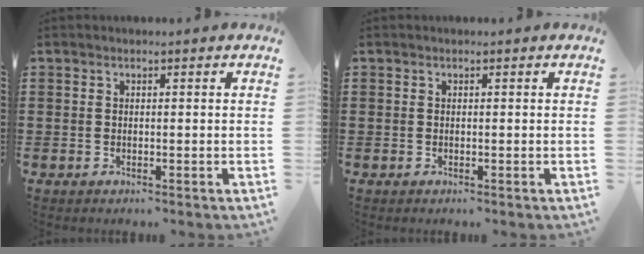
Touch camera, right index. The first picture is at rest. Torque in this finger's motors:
{"motor_torque": [-0.35, 1.79, 0.00, 0.00]}